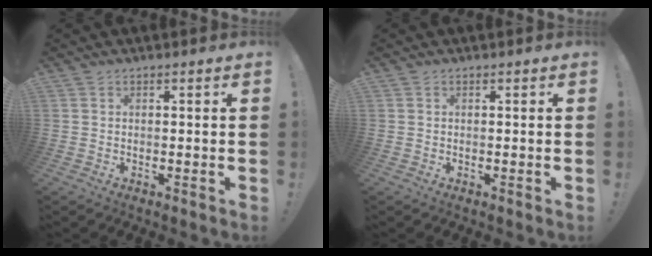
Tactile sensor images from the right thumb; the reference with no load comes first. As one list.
[{"total": 0.0}]